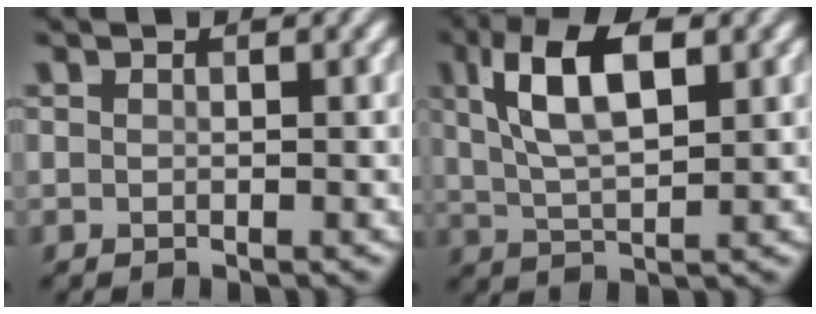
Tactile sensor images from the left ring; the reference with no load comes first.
{"total": 7.6, "force": [2.6, 3.1, 6.4], "torque": [-0.123, 0.013, 0.045]}